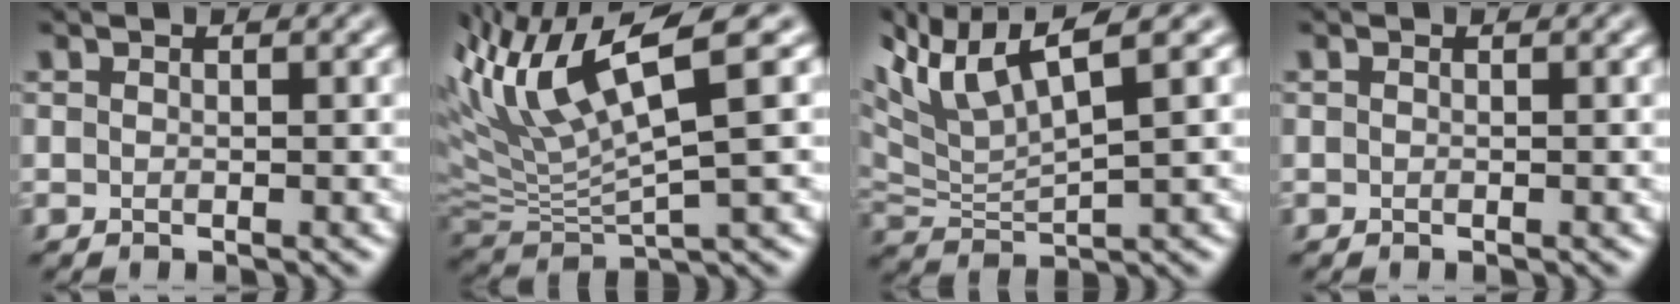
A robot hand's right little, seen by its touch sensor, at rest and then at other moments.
{"total": 7.7, "force": [4.3, -0.2, 6.3], "torque": [-0.124, 0.020, 0.081]}
{"total": 6.4, "force": [5.6, -1.1, 3.0], "torque": [-0.069, 0.022, 0.105]}
{"total": 0.0}